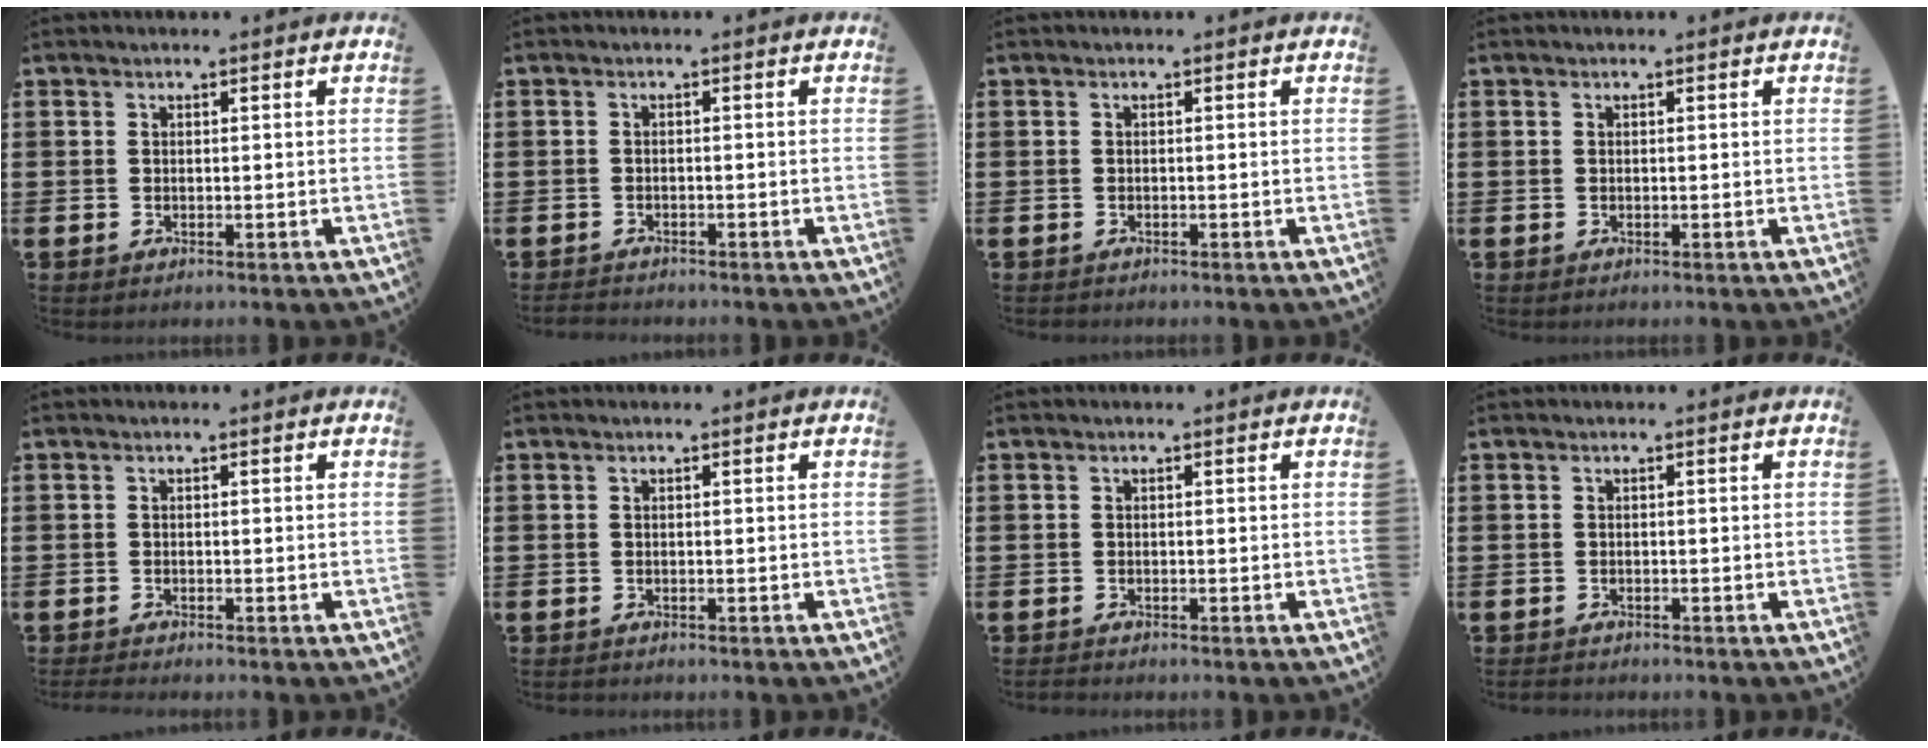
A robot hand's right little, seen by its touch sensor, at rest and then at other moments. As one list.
[{"total": 0.8, "force": [-0.8, 0.1, 0.1], "torque": [-0.003, 0.001, -0.016]}, {"total": 0.0}, {"total": 0.0}, {"total": 0.0}, {"total": 0.0}, {"total": 0.0}, {"total": 0.6, "force": [-0.5, 0.2, 0.0], "torque": [-0.003, -0.001, -0.012]}]